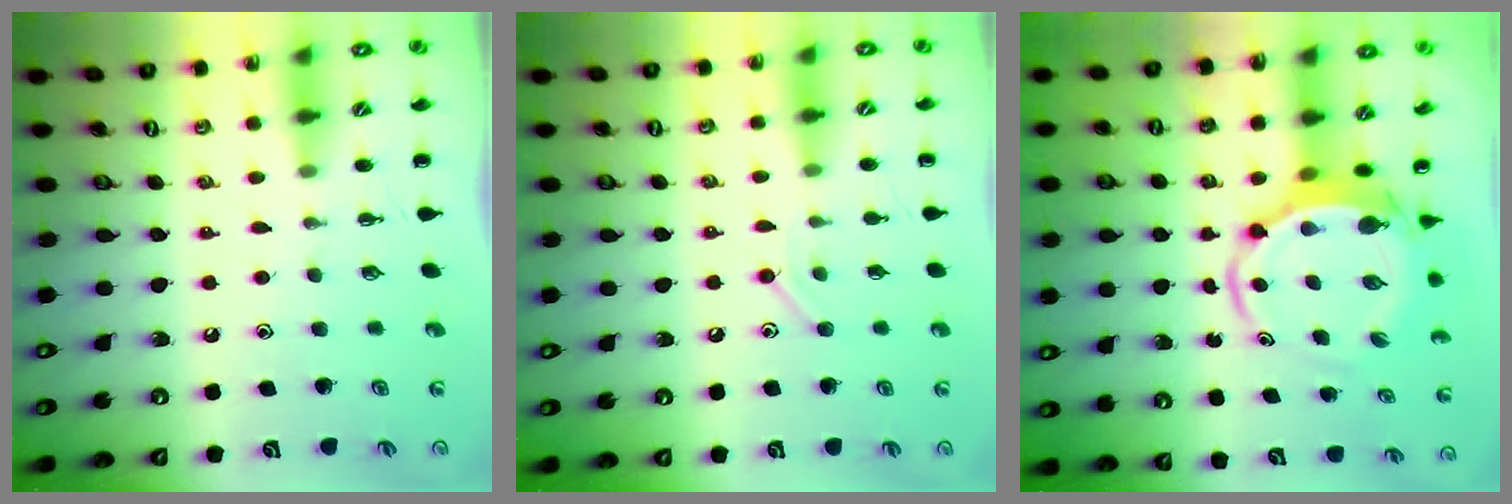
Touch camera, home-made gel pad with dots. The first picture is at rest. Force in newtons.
{"total": 6.7, "press": 6.5, "slide": 1.6}
{"total": 6.2, "press": 6.0, "slide": 1.6}